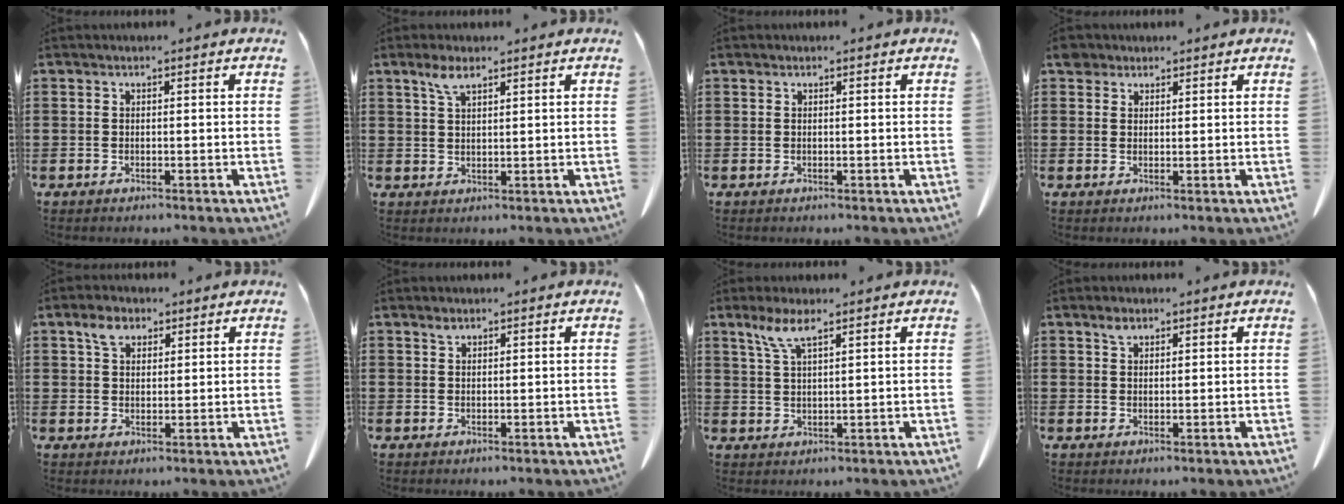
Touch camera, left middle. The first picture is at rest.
{"total": 3.5, "force": [2.2, 0.9, 2.5], "torque": [-0.056, 0.002, 0.041]}
{"total": 0.0}
{"total": 2.3, "force": [1.8, 1.2, 0.6], "torque": [-0.018, 0.004, 0.037]}
{"total": 3.8, "force": [2.4, 2.1, 2.0], "torque": [-0.040, 0.002, 0.043]}
{"total": 1.0, "force": [0.8, 0.4, 0.5], "torque": [-0.013, -0.001, 0.016]}
{"total": 5.3, "force": [3.3, 1.1, 4.0], "torque": [-0.088, 0.003, 0.059]}
{"total": 1.8, "force": [1.3, 0.8, 1.0], "torque": [-0.015, -0.004, 0.024]}